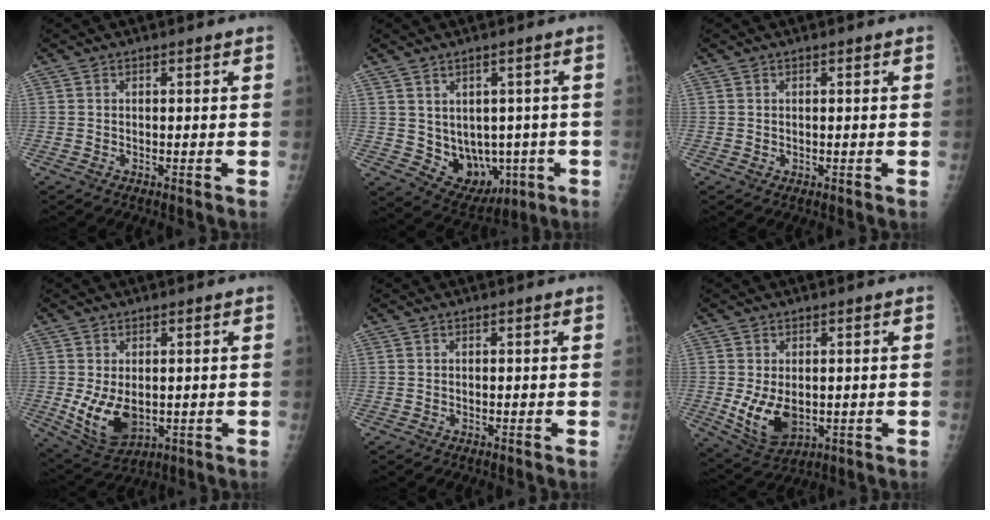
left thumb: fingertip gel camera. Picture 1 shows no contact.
{"total": 10.6, "force": [-1.3, 8.1, 6.7], "torque": [-0.058, 0.000, 0.011]}
{"total": 0.7, "force": [0.4, 0.4, 0.5], "torque": [-0.004, -0.002, 0.007]}
{"total": 8.9, "force": [-0.6, 5.5, 6.9], "torque": [-0.111, -0.018, 0.009]}
{"total": 0.0}
{"total": 8.3, "force": [-0.6, 5.2, 6.4], "torque": [-0.103, -0.017, 0.007]}